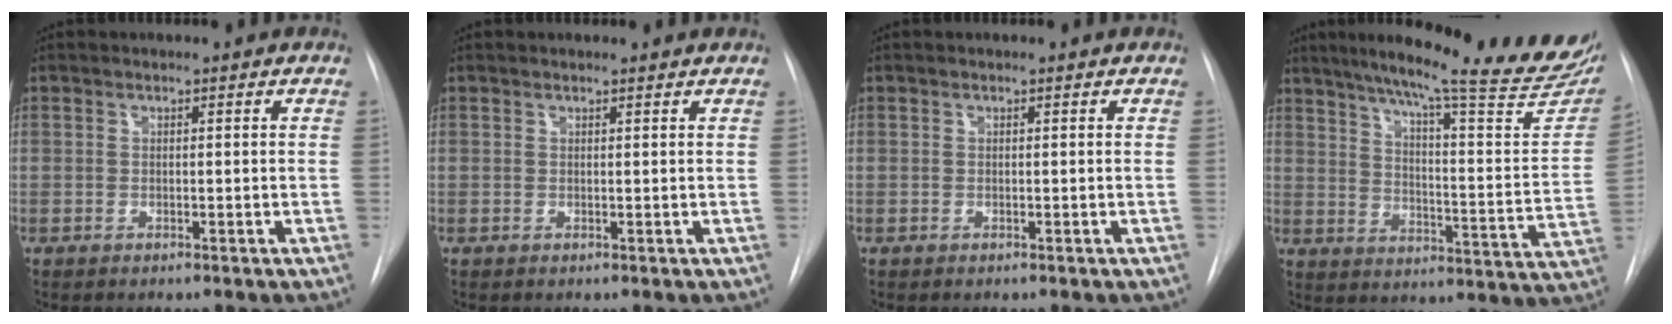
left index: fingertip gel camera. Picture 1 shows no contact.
{"total": 1.4, "force": [1.3, 0.0, 0.2], "torque": [-0.007, 0.004, 0.016]}
{"total": 0.0}
{"total": 26.6, "force": [22.0, 2.1, 14.7], "torque": [-0.218, -0.060, 0.279]}